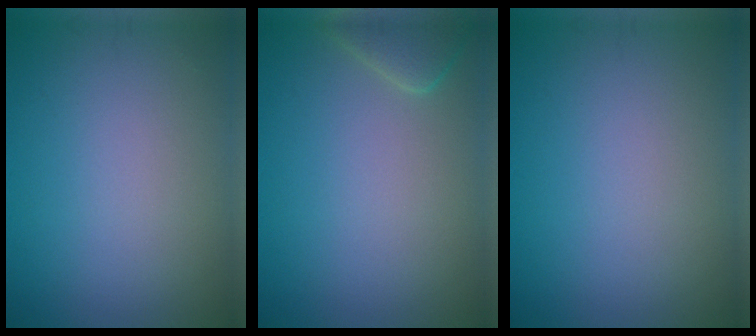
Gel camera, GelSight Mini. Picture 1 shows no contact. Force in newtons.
{"total": 2.3, "press": 2.2, "slide": 0.4}
{"total": 0.0}